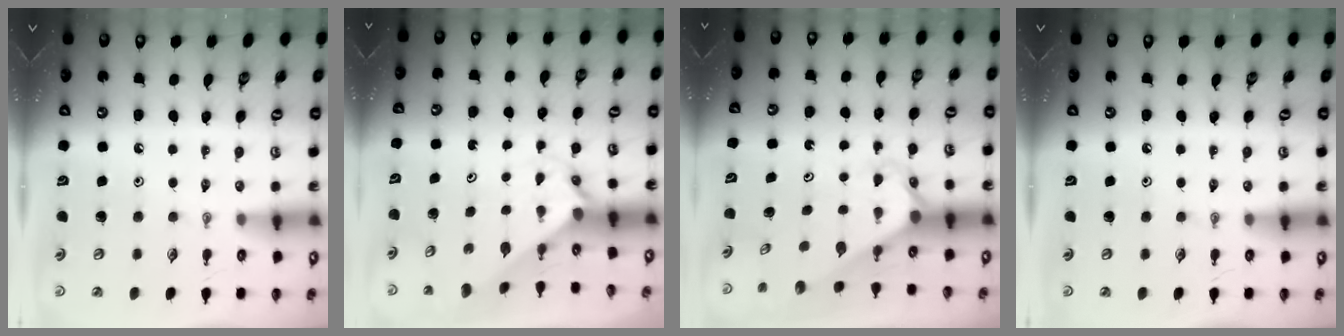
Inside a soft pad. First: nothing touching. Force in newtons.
{"total": 1.2, "press": 1.2, "slide": 0.1}
{"total": 2.2, "press": 2.2, "slide": 0.1}
{"total": 0.0}